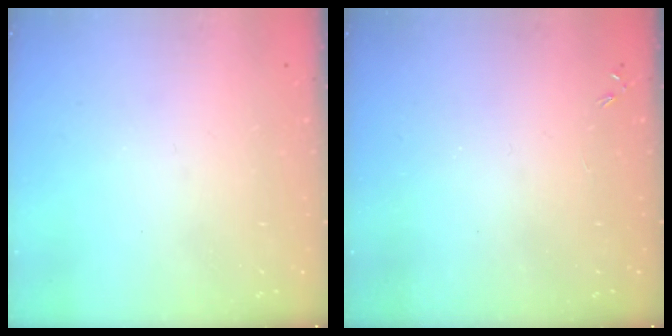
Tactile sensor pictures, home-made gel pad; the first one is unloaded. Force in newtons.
{"total": 0.0}